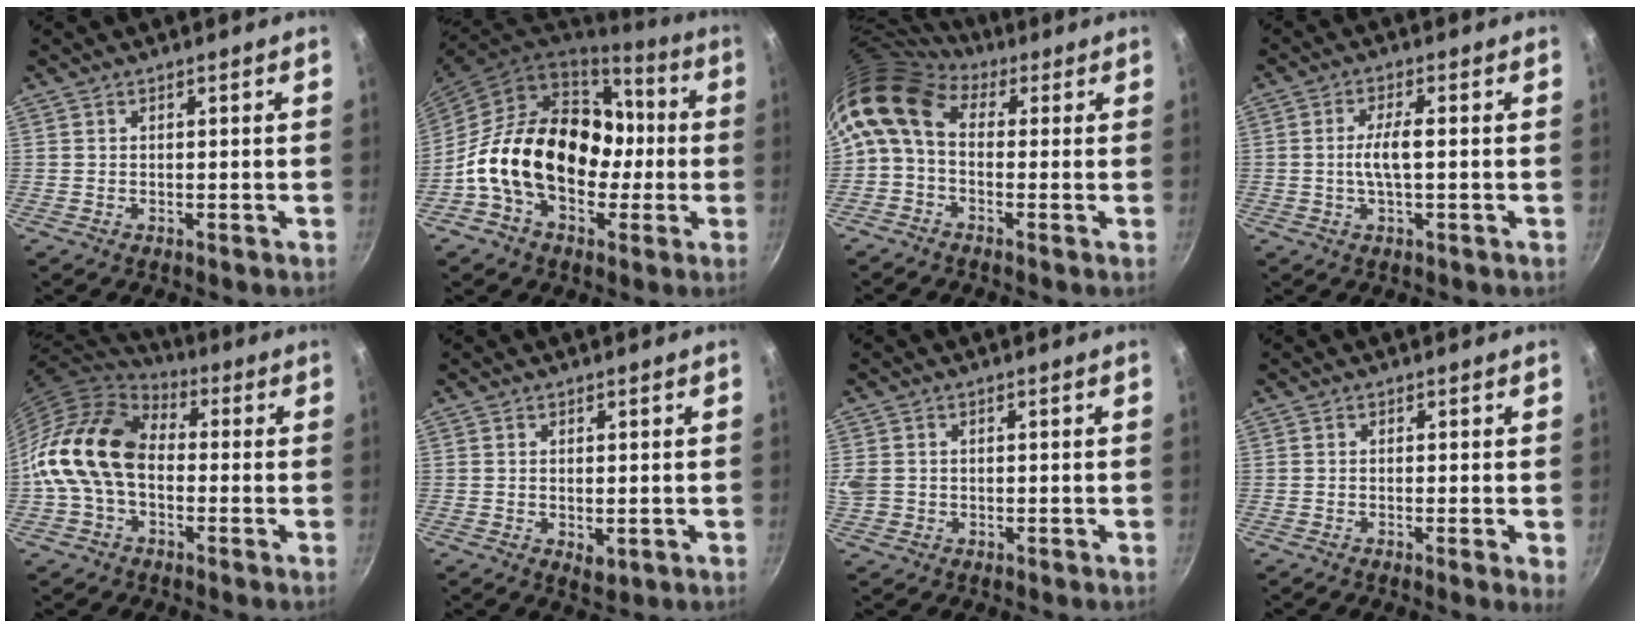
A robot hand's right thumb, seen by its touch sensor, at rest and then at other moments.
{"total": 22.8, "force": [-1.8, 16.2, 15.9], "torque": [-0.234, 0.059, -0.028]}
{"total": 10.0, "force": [1.5, 6.8, 7.2], "torque": [-0.136, 0.028, 0.004]}
{"total": 4.8, "force": [-0.3, 1.2, 4.7], "torque": [-0.098, 0.012, -0.007]}
{"total": 15.8, "force": [-1.0, 10.9, 11.3], "torque": [-0.188, 0.039, -0.038]}
{"total": 2.9, "force": [-0.4, 1.6, 2.4], "torque": [-0.036, -0.011, -0.003]}
{"total": 3.5, "force": [0.0, 3.0, 1.7], "torque": [-0.033, 0.000, 0.001]}
{"total": 2.3, "force": [-0.4, 0.2, 2.3], "torque": [-0.033, -0.007, -0.010]}